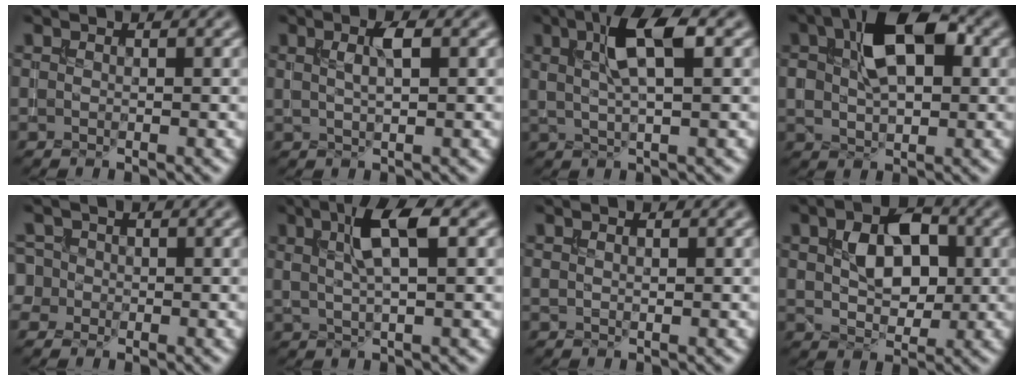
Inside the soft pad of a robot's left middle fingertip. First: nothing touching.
{"total": 2.3, "force": [0.9, 0.6, 2.1], "torque": [-0.038, 0.004, 0.015]}
{"total": 5.1, "force": [1.7, 1.3, 4.6], "torque": [-0.087, 0.006, 0.029]}
{"total": 8.2, "force": [2.1, 4.5, 6.5], "torque": [-0.118, 0.017, 0.030]}
{"total": 3.0, "force": [0.3, 2.8, 0.9], "torque": [0.001, 0.025, -0.021]}
{"total": 4.5, "force": [1.5, 1.1, 4.1], "torque": [-0.078, 0.006, 0.027]}
{"total": 0.6, "force": [0.3, 0.2, 0.5], "torque": [-0.010, 0.001, 0.006]}
{"total": 5.5, "force": [1.4, 3.4, 4.1], "torque": [-0.072, 0.005, 0.020]}